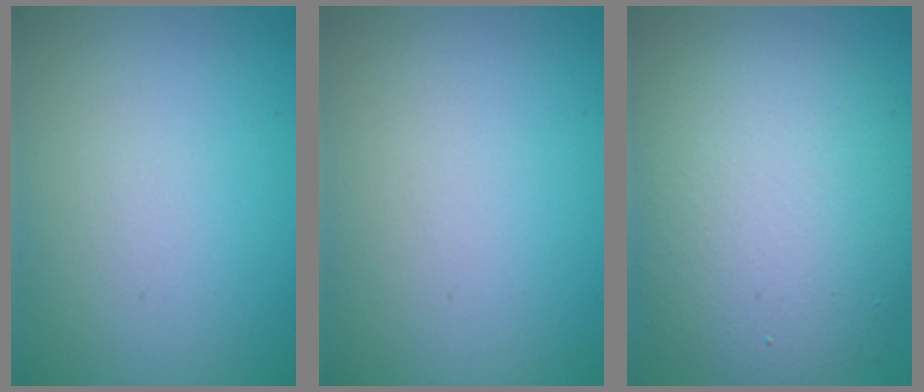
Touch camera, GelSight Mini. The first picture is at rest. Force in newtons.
{"total": 0.0}
{"total": 8.9, "press": 8.9, "slide": 0.6}